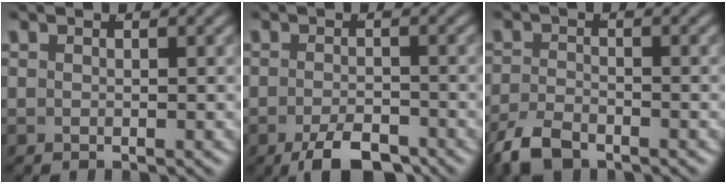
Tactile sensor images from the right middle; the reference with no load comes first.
{"total": 4.9, "force": [-3.8, 1.4, 2.7], "torque": [-0.039, -0.013, -0.059]}
{"total": 3.5, "force": [-2.9, 1.2, 1.5], "torque": [-0.035, -0.013, -0.047]}